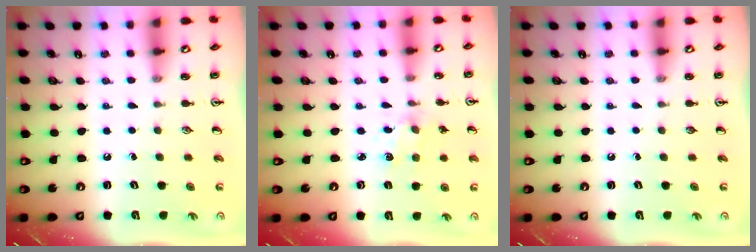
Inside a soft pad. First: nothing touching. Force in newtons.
{"total": 2.1, "press": 2.1, "slide": 0.3}
{"total": 0.0}